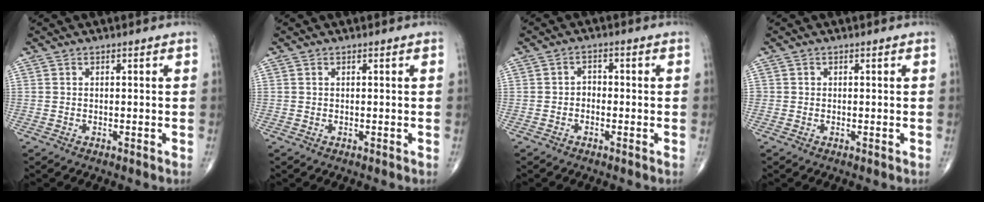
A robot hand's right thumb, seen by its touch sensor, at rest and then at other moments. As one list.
[{"total": 0.0}, {"total": 2.0, "force": [-0.7, 1.5, 1.1], "torque": [-0.005, 0.010, -0.019]}, {"total": 0.6, "force": [0.0, 0.6, 0.0], "torque": [0.005, 0.004, -0.002]}]